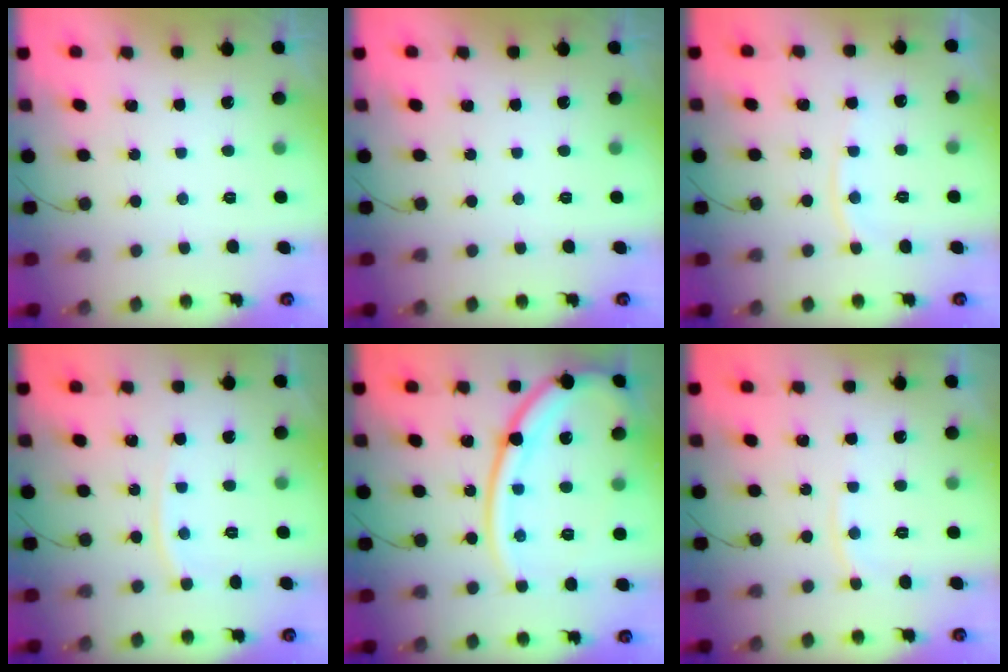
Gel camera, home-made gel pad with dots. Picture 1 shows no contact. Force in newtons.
{"total": 0.0}
{"total": 6.9, "press": 6.9, "slide": 1.0}
{"total": 4.1, "press": 4.0, "slide": 0.6}
{"total": 18.3, "press": 18.2, "slide": 2.0}
{"total": 4.4, "press": 4.4, "slide": 0.5}